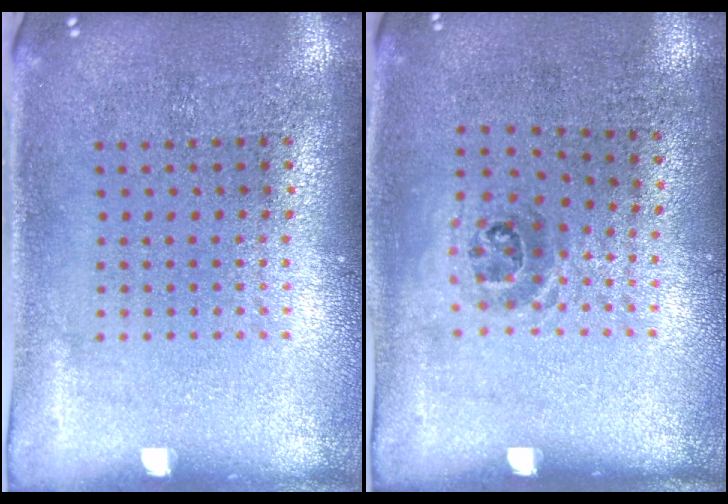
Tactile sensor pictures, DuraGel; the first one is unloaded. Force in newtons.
{"total": 0.9, "press": 0.7, "slide": 0.7}